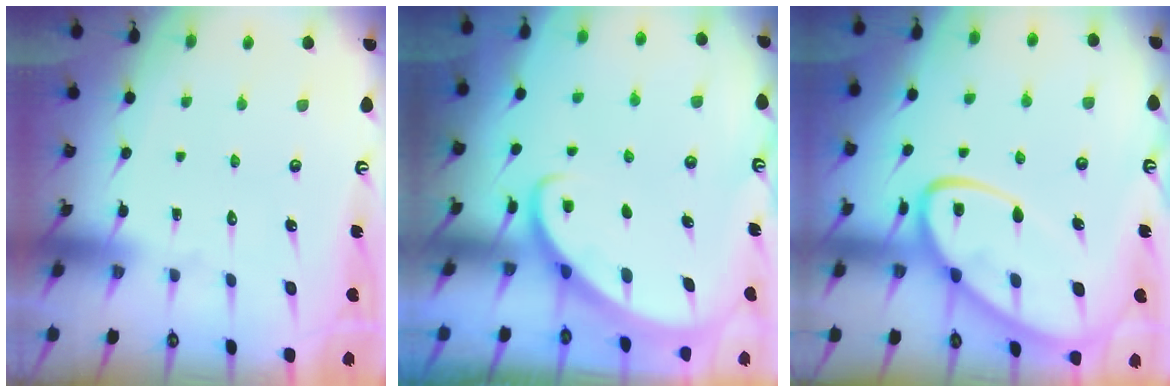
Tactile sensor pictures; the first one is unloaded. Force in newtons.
{"total": 2.9, "press": 2.9, "slide": 0.2}
{"total": 13.2, "press": 13.1, "slide": 1.2}